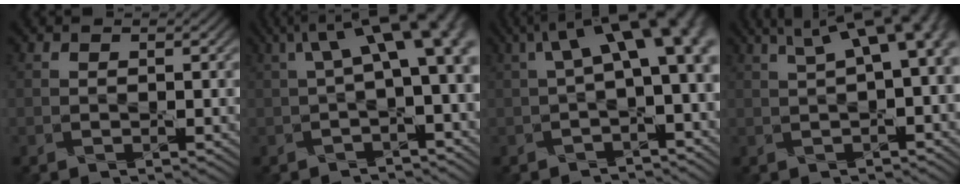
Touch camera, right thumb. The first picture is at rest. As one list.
[{"total": 10.3, "force": [2.4, 4.1, 9.1], "torque": [-0.141, 0.010, 0.044]}, {"total": 11.1, "force": [2.4, 4.8, 9.8], "torque": [-0.148, 0.005, 0.048]}, {"total": 8.5, "force": [3.1, 3.0, 7.4], "torque": [-0.098, 0.021, 0.051]}]